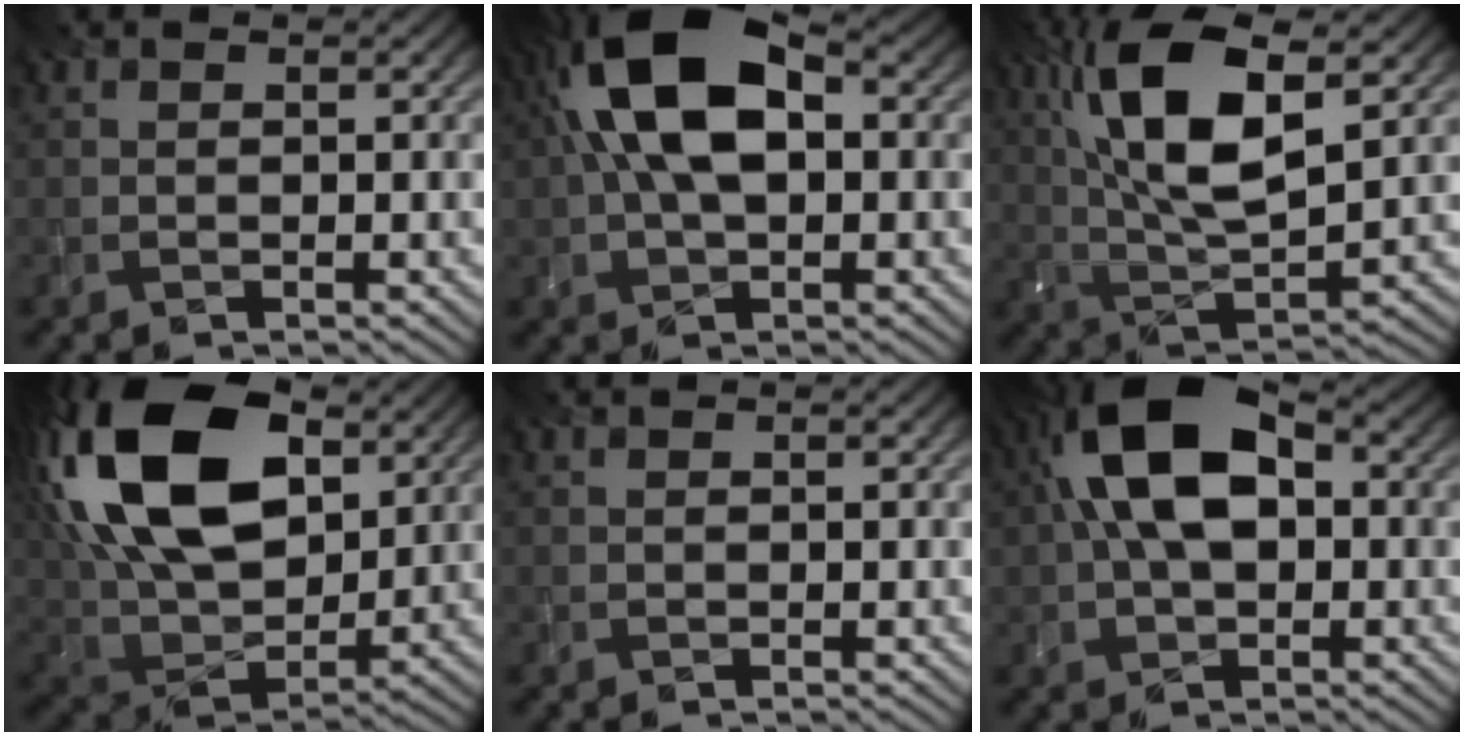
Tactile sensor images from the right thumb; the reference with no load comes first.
{"total": 13.5, "force": [2.6, 7.3, 11.1], "torque": [-0.219, 0.026, 0.031]}
{"total": 13.4, "force": [4.8, 4.8, 11.5], "torque": [-0.245, 0.010, 0.092]}
{"total": 20.1, "force": [7.4, 12.0, 14.4], "torque": [-0.324, 0.040, 0.124]}
{"total": 0.0}
{"total": 12.3, "force": [1.9, 7.1, 10.0], "torque": [-0.199, 0.024, 0.017]}